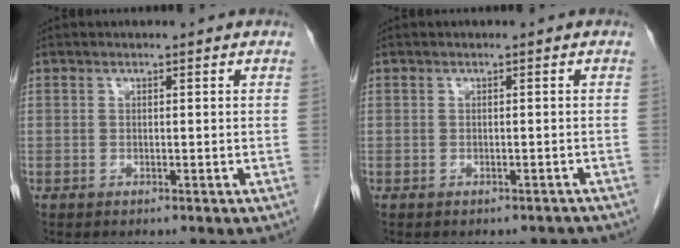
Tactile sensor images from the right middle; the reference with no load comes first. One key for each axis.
{"total": 3.0, "fx": -2.7, "fy": 1.3, "fz": 0.3, "tx": 0.000, "ty": 0.001, "tz": -0.030}